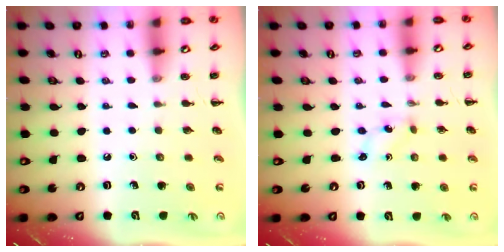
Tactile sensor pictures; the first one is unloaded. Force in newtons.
{"total": 0.0}